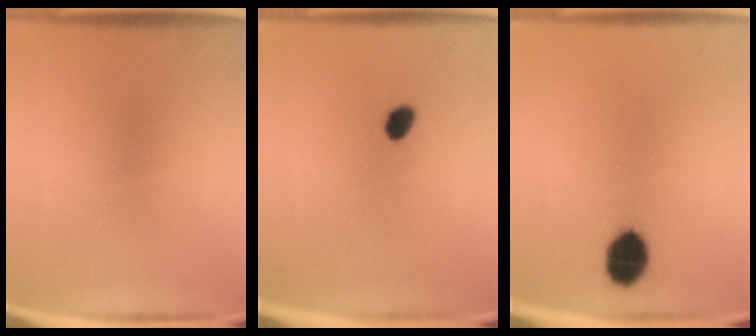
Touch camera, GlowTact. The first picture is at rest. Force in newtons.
{"total": 2.7}
{"total": 7.4}